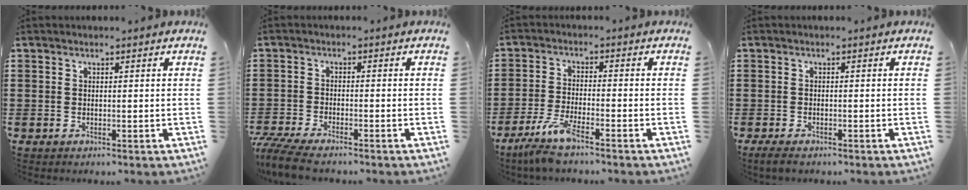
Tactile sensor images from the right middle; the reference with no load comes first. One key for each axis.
{"total": 4.5, "fx": -4.1, "fy": 0.3, "fz": 1.8, "tx": -0.055, "ty": -0.016, "tz": -0.086}
{"total": 5.9, "fx": -4.5, "fy": 0.5, "fz": 3.8, "tx": -0.095, "ty": -0.021, "tz": -0.089}
{"total": 1.2, "fx": -0.9, "fy": 0.4, "fz": 0.7, "tx": -0.022, "ty": -0.004, "tz": -0.019}